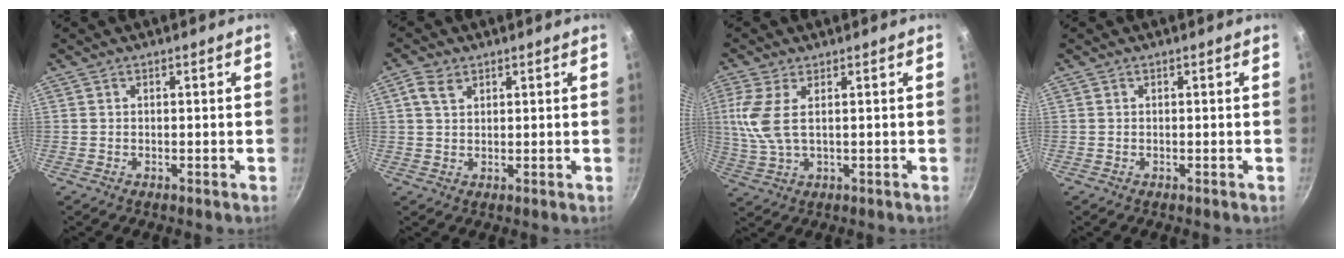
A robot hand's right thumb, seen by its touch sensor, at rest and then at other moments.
{"total": 3.6, "force": [1.8, 2.3, 2.1], "torque": [-0.033, 0.000, 0.032]}
{"total": 7.4, "force": [1.7, 3.0, 6.5], "torque": [-0.152, -0.002, 0.037]}
{"total": 0.0}